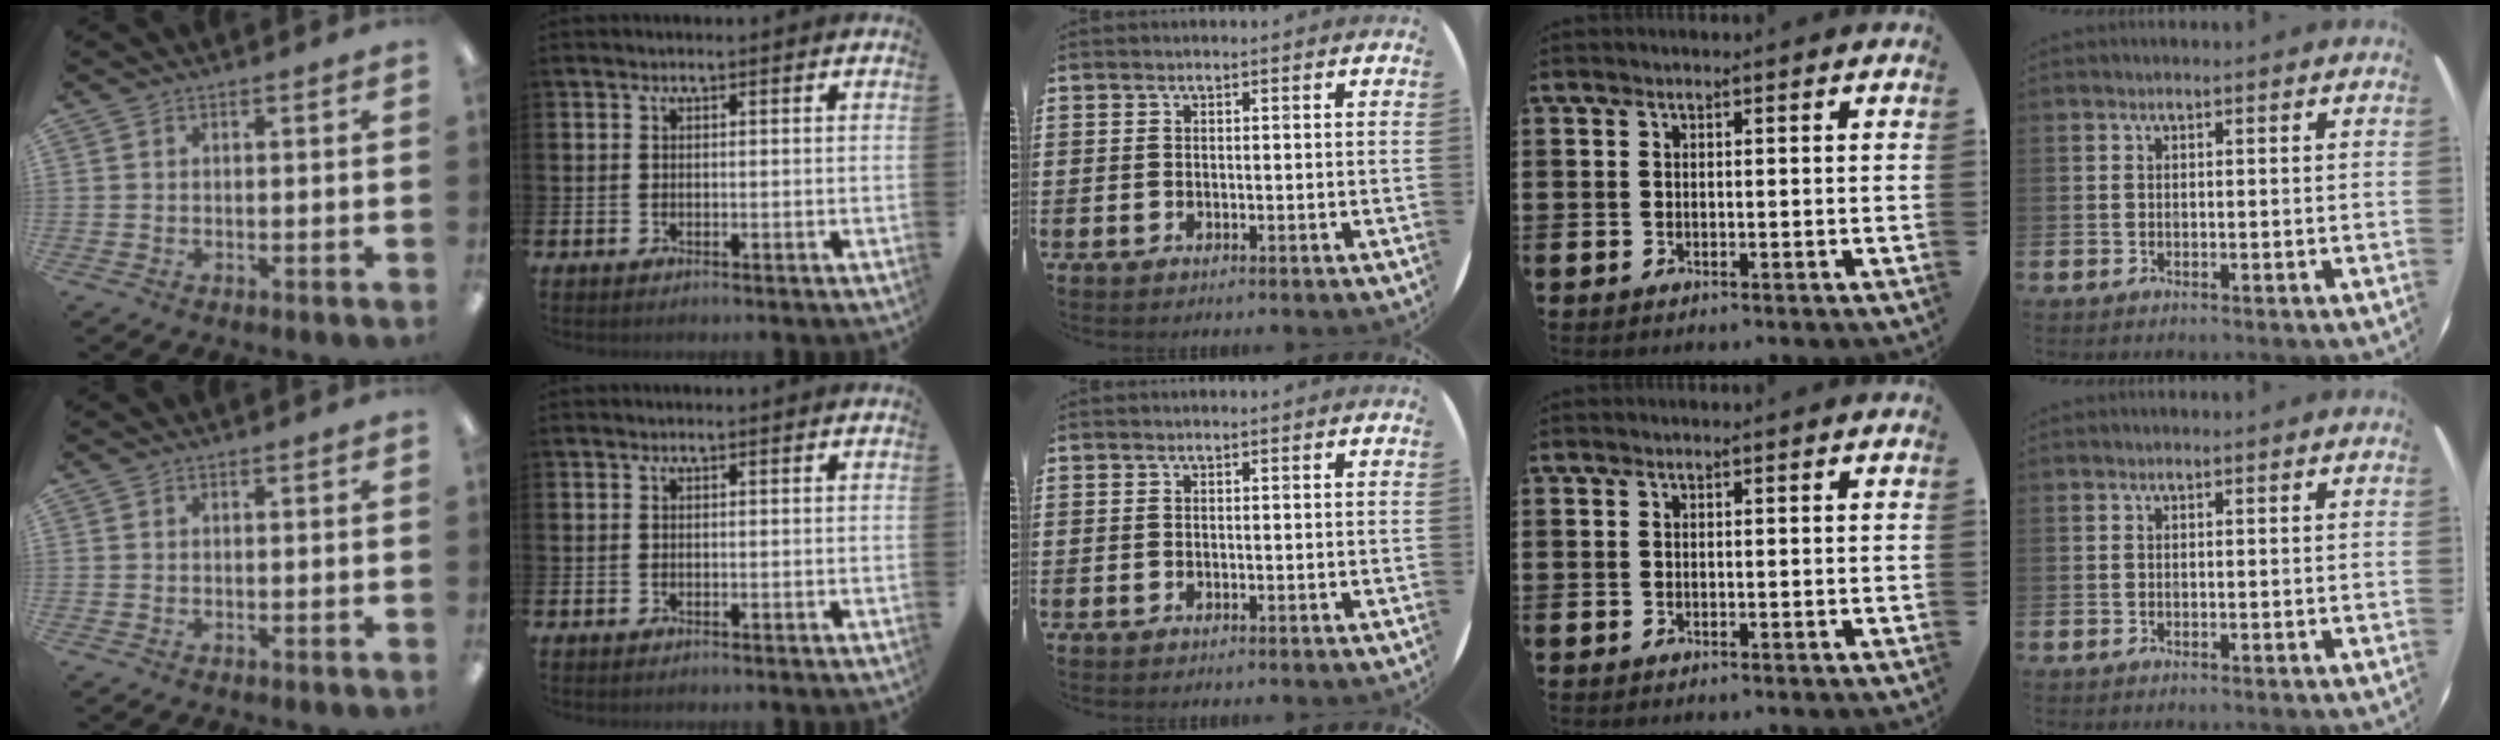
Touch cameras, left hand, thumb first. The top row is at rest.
{}